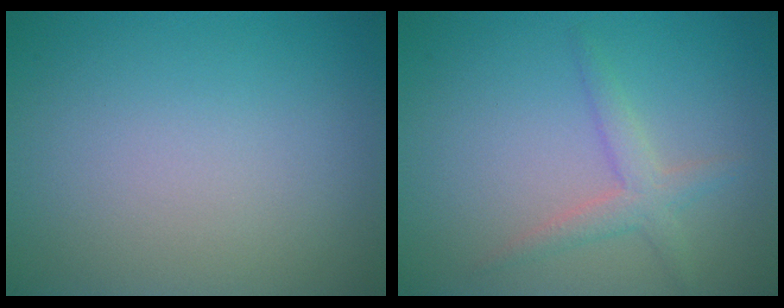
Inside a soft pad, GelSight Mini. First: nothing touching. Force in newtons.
{"total": 2.2, "press": 2.2, "slide": 0.1}